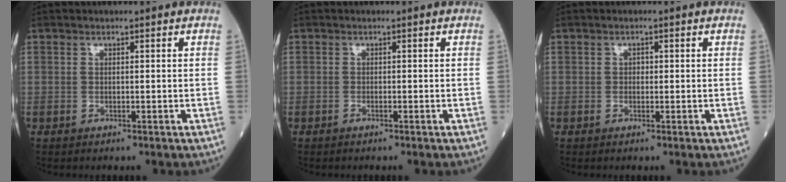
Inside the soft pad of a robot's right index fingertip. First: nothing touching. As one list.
[{"total": 0.7, "force": [-0.5, 0.1, 0.5], "torque": [-0.010, 0.000, -0.010]}, {"total": 0.8, "force": [0.1, 0.6, 0.6], "torque": [-0.009, 0.002, -0.001]}]